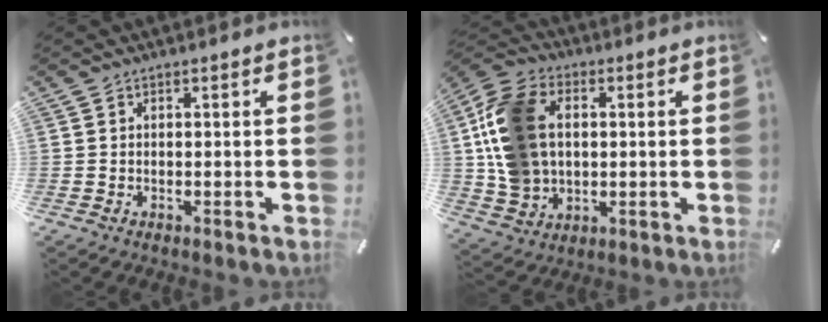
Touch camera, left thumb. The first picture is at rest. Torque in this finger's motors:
{"motor_torque": [0.92, 1.05, 2.44, -0.29, 0.80]}